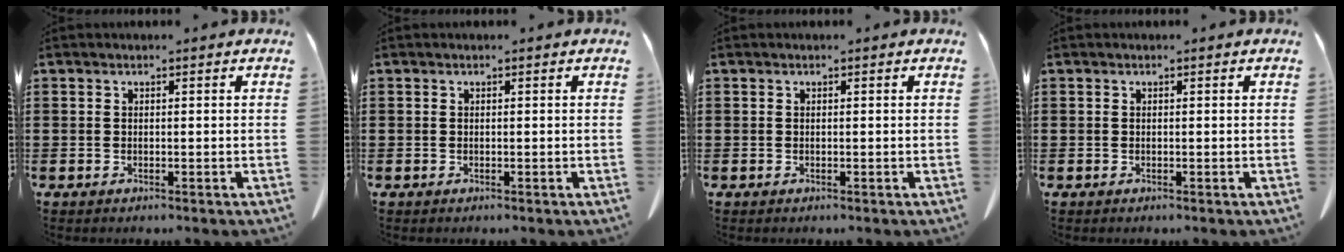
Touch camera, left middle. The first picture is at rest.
{"total": 0.0}
{"total": 0.0}
{"total": 0.0}